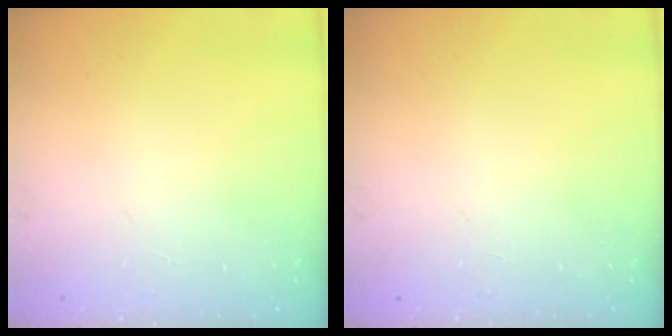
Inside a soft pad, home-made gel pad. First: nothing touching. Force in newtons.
{"total": 0.0}